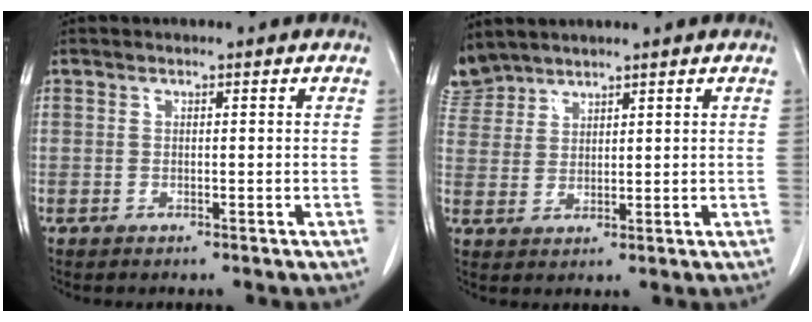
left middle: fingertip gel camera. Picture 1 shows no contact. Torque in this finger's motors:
{"motor_torque": [0.93, -0.88, 0.14, -0.12]}